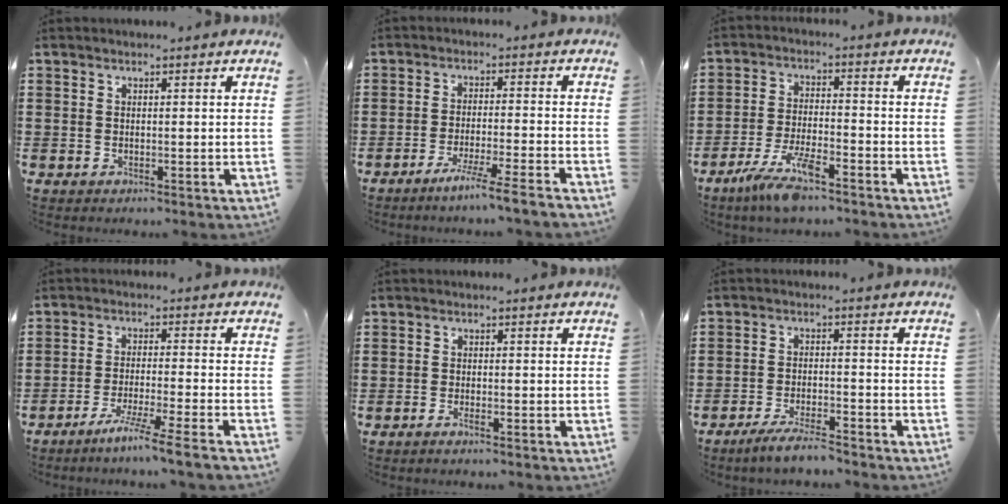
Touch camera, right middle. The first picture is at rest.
{"total": 5.1, "force": [-4.4, -1.0, 2.5], "torque": [-0.035, -0.012, -0.081]}
{"total": 8.0, "force": [-5.6, 1.5, 5.5], "torque": [-0.125, -0.013, -0.108]}
{"total": 5.6, "force": [-4.7, -1.2, 2.9], "torque": [-0.050, -0.017, -0.090]}
{"total": 1.0, "force": [-0.7, 0.1, 0.7], "torque": [-0.014, -0.003, -0.013]}
{"total": 4.3, "force": [-3.8, 0.2, 2.0], "torque": [-0.040, -0.002, -0.072]}